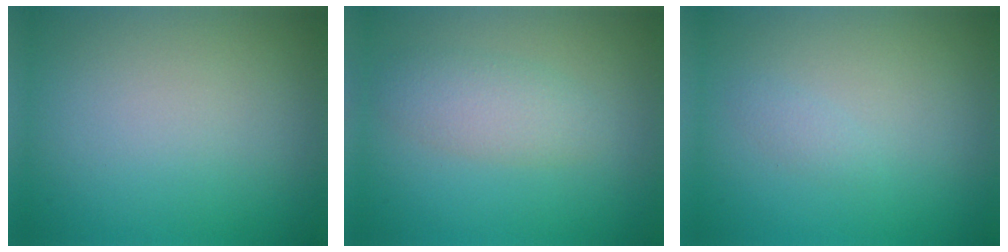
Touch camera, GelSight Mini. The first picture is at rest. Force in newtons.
{"total": 2.6, "press": 2.6, "slide": 0.1}
{"total": 0.7, "press": 0.7, "slide": 0.0}